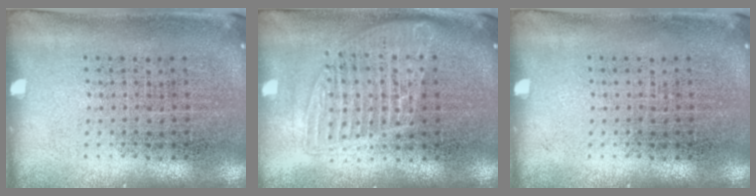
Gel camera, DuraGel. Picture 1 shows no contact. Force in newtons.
{"total": 1.5, "press": 1.3, "slide": 0.7}
{"total": 0.0}